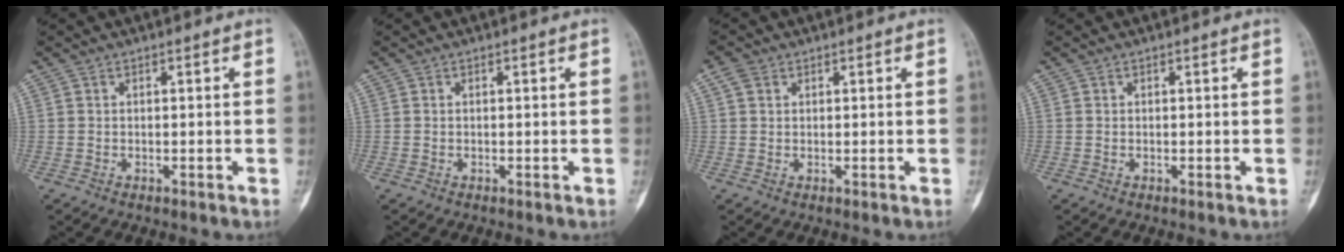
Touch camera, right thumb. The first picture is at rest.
{"total": 0.0}
{"total": 2.2, "force": [1.0, 1.6, 1.1], "torque": [-0.020, 0.007, 0.018]}
{"total": 0.0}